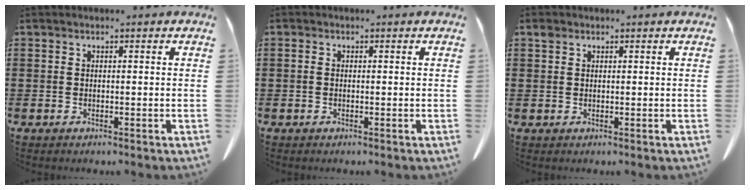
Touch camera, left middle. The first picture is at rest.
{"total": 0.5, "force": [-0.2, 0.3, 0.4], "torque": [-0.010, 0.000, -0.003]}
{"total": 1.0, "force": [0.6, 0.8, 0.2], "torque": [-0.008, 0.003, 0.012]}